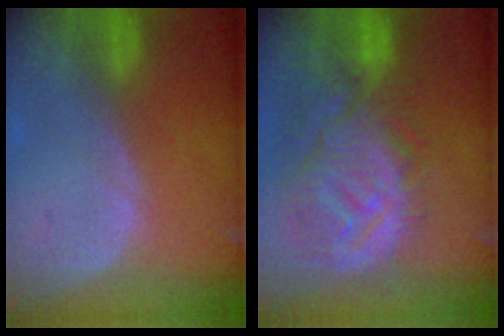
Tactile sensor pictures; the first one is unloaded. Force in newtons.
{"total": 12.4, "press": 11.1, "slide": 5.5}